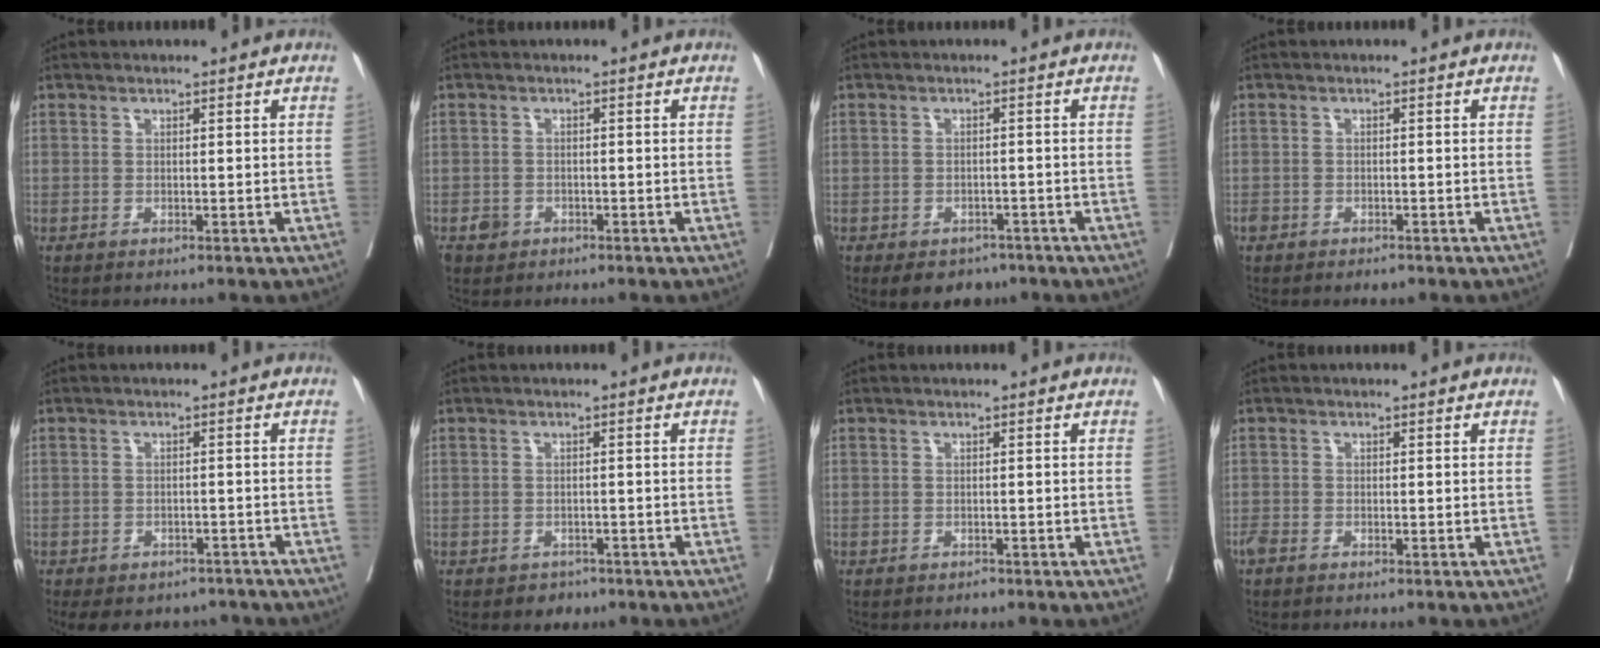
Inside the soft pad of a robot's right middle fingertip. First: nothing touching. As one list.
[{"total": 2.1, "force": [-1.1, 1.7, 0.4], "torque": [-0.009, 0.005, -0.016]}, {"total": 5.7, "force": [-4.2, 3.4, 1.9], "torque": [-0.013, 0.007, -0.055]}, {"total": 2.2, "force": [-1.5, 1.3, 0.9], "torque": [-0.016, -0.001, -0.020]}, {"total": 8.9, "force": [-7.5, 4.4, 2.0], "torque": [-0.023, 0.007, -0.091]}, {"total": 2.1, "force": [-1.5, 1.4, 0.2], "torque": [-0.006, 0.004, -0.019]}, {"total": 0.6, "force": [-0.5, 0.3, 0.2], "torque": [-0.007, -0.001, -0.008]}, {"total": 1.5, "force": [-1.1, 0.6, 0.7], "torque": [-0.023, -0.003, -0.023]}]